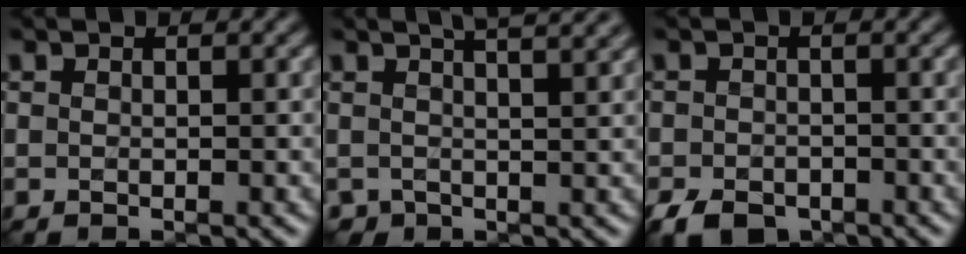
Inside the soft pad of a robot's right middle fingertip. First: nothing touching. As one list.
[{"total": 5.6, "force": [3.5, 2.8, 3.4], "torque": [-0.031, 0.035, 0.030]}, {"total": 4.0, "force": [-2.7, 2.2, 1.9], "torque": [-0.033, -0.007, -0.054]}]